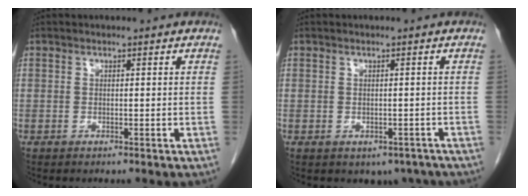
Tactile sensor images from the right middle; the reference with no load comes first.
{"total": 3.0, "force": [-2.0, 2.0, 1.0], "torque": [-0.002, 0.004, -0.019]}